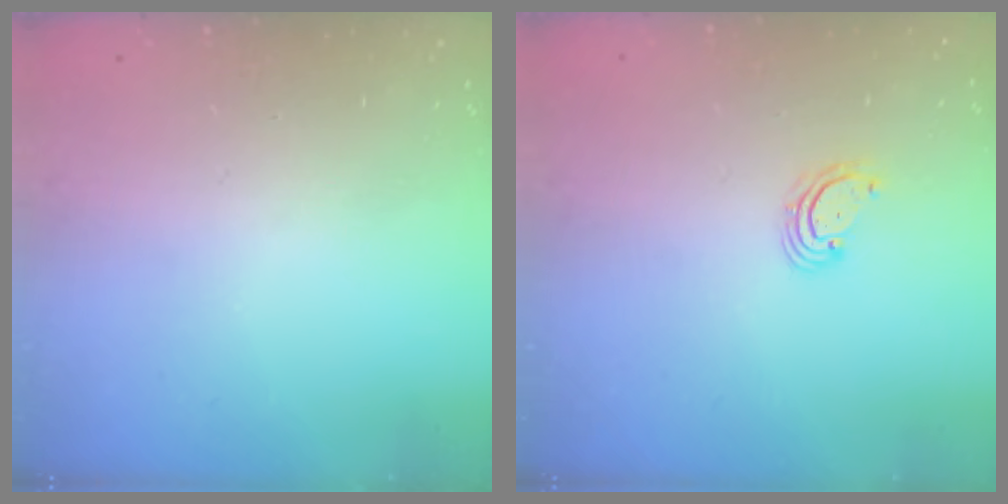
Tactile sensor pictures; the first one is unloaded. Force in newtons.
{"total": 2.7, "press": 2.6, "slide": 0.6}